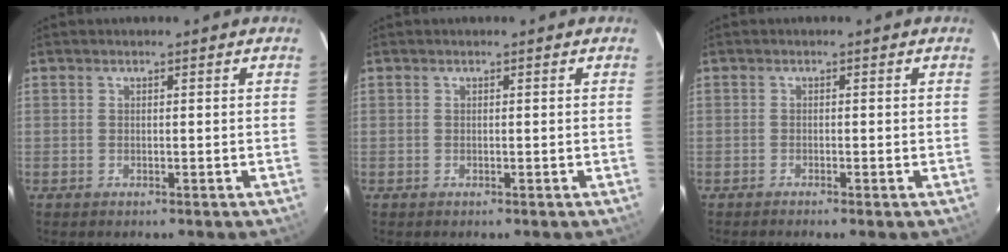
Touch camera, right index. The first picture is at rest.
{"total": 0.0}
{"total": 1.4, "force": [-0.7, 0.2, 1.2], "torque": [-0.026, -0.001, -0.013]}